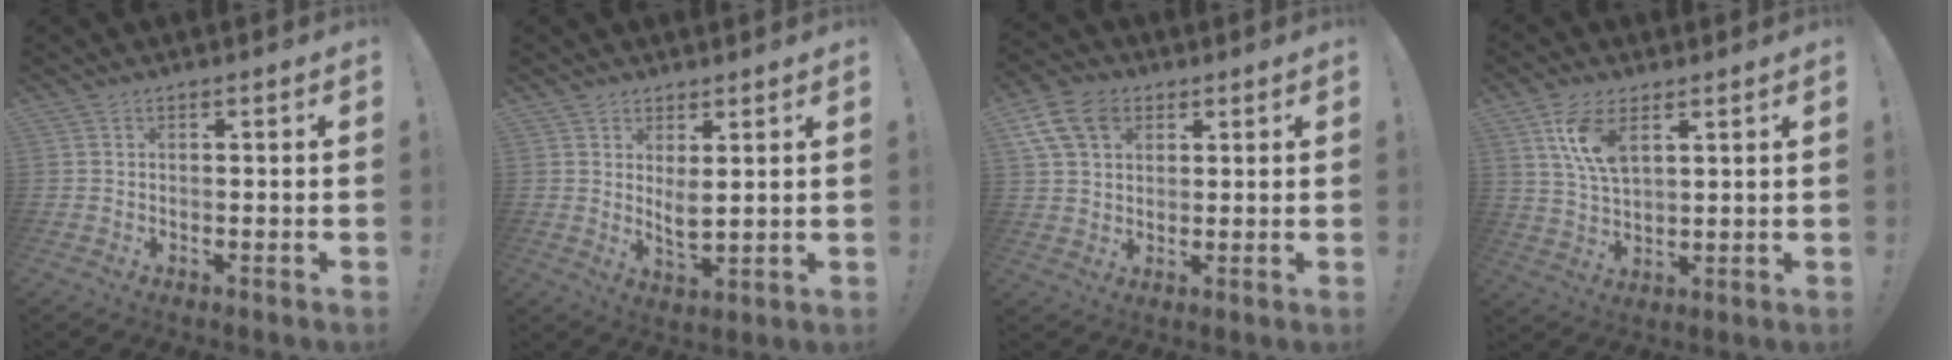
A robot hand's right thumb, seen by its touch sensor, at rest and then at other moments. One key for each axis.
{"total": 4.6, "fx": 2.4, "fy": 1.6, "fz": 3.6, "tx": -0.048, "ty": -0.022, "tz": 0.042}
{"total": 12.4, "fx": 5.2, "fy": 8.8, "fz": 6.9, "tx": -0.131, "ty": -0.016, "tz": 0.105}
{"total": 10.0, "fx": 4.9, "fy": 4.8, "fz": 7.2, "tx": -0.145, "ty": -0.014, "tz": 0.088}